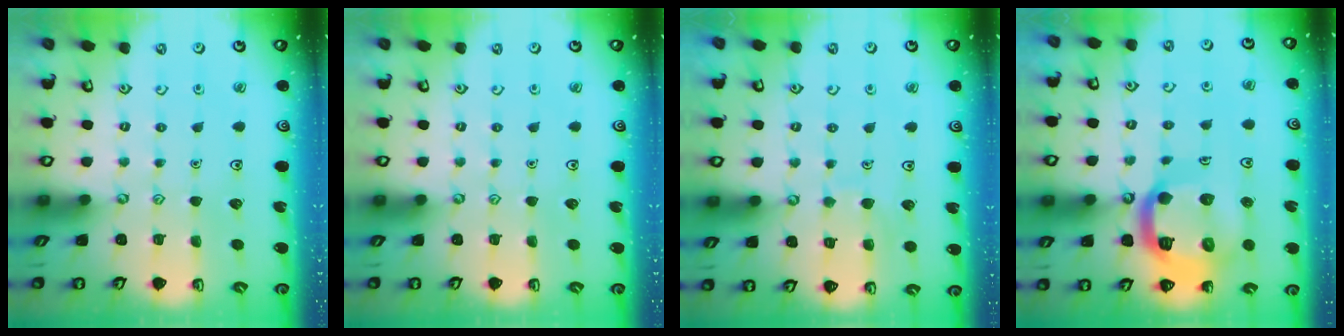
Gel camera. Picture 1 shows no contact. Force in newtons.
{"total": 0.0}
{"total": 6.1, "press": 6.1, "slide": 0.3}
{"total": 19.8, "press": 19.7, "slide": 2.1}